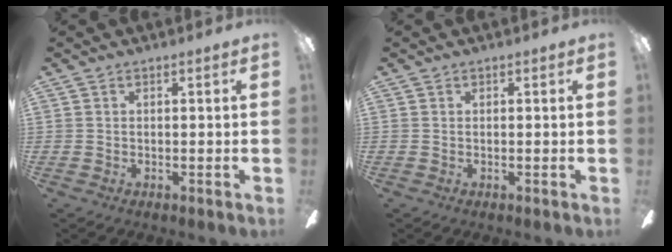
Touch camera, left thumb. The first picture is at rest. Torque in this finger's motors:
{"motor_torque": [-0.01, 0.00, 0.12, -0.12, 0.00]}